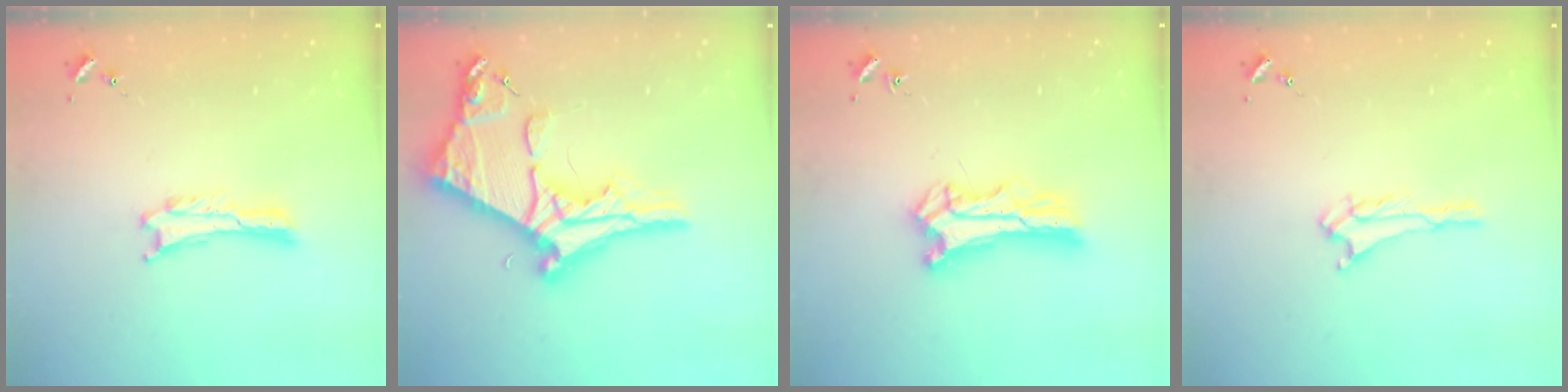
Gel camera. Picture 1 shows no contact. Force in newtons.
{"total": 11.4, "press": 11.3, "slide": 1.2}
{"total": 7.4, "press": 7.4, "slide": 0.7}
{"total": 1.9, "press": 1.9, "slide": 0.4}